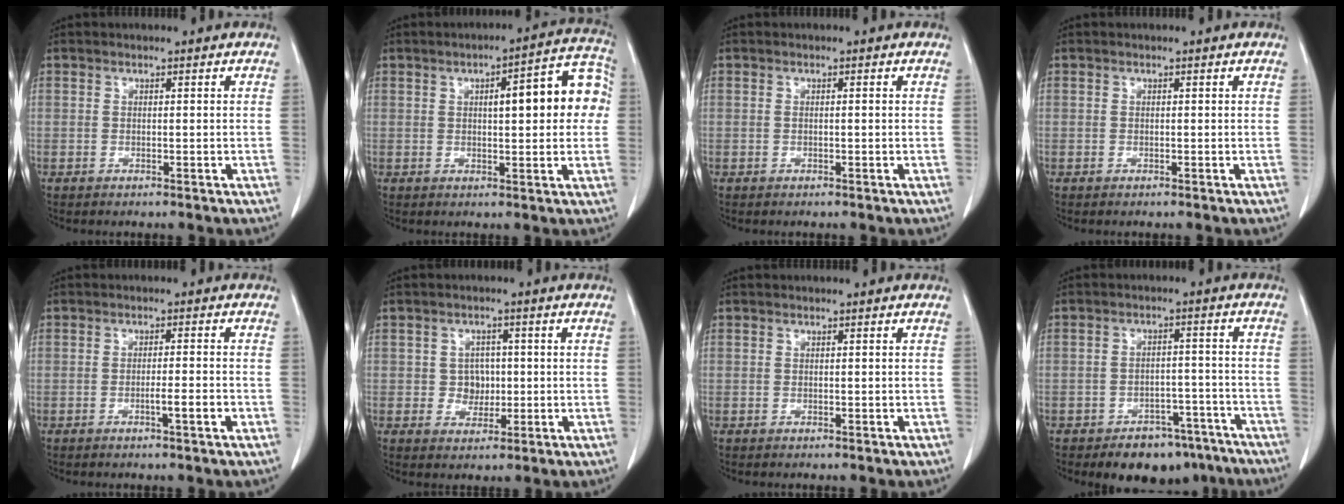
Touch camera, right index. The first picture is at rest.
{"total": 11.5, "force": [1.7, 2.8, 11.0], "torque": [-0.137, 0.037, 0.019]}
{"total": 0.6, "force": [0.0, 0.1, 0.6], "torque": [-0.014, 0.003, 0.003]}
{"total": 0.0}
{"total": 2.9, "force": [-1.2, -0.1, 2.6], "torque": [-0.040, -0.002, -0.021]}
{"total": 3.4, "force": [0.0, 3.1, 1.3], "torque": [-0.012, 0.007, 0.003]}
{"total": 0.0}
{"total": 9.5, "force": [-7.2, 5.1, 3.5], "torque": [-0.022, 0.024, -0.100]}